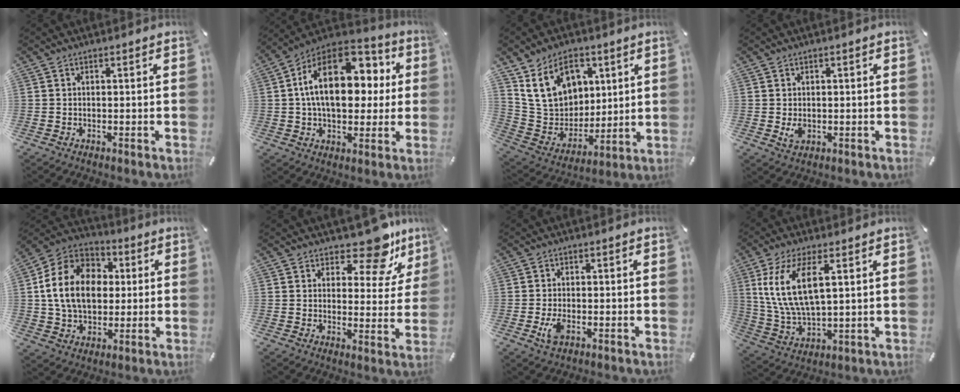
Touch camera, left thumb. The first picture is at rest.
{"total": 20.7, "force": [4.5, 13.2, 15.3], "torque": [-0.271, -0.006, 0.075]}
{"total": 15.5, "force": [7.4, 11.6, 7.1], "torque": [-0.142, -0.022, 0.149]}
{"total": 2.6, "force": [-0.3, 2.1, 1.6], "torque": [-0.027, -0.003, -0.006]}
{"total": 16.3, "force": [1.1, 13.0, 9.8], "torque": [-0.217, 0.014, 0.017]}
{"total": 12.2, "force": [9.4, 4.8, 6.1], "torque": [-0.072, -0.076, 0.162]}
{"total": 3.9, "force": [-1.3, 2.2, 3.0], "torque": [-0.069, -0.002, -0.024]}
{"total": 12.8, "force": [4.6, 5.4, 10.6], "torque": [-0.244, -0.003, 0.082]}